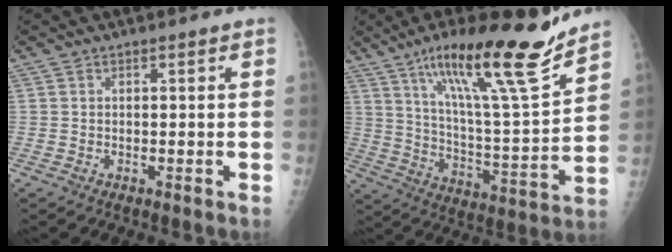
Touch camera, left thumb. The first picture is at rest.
{"total": 22.8, "force": [15.8, 2.9, 16.2], "torque": [-0.240, -0.075, 0.264]}